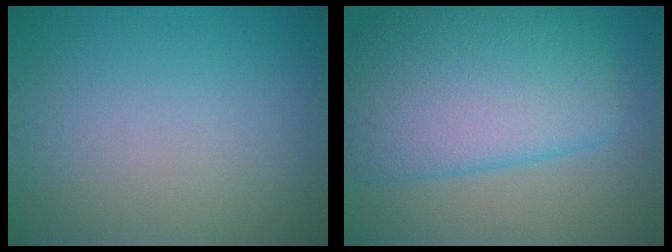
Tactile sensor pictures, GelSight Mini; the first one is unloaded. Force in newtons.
{"total": 9.5, "press": 9.5, "slide": 0.2}